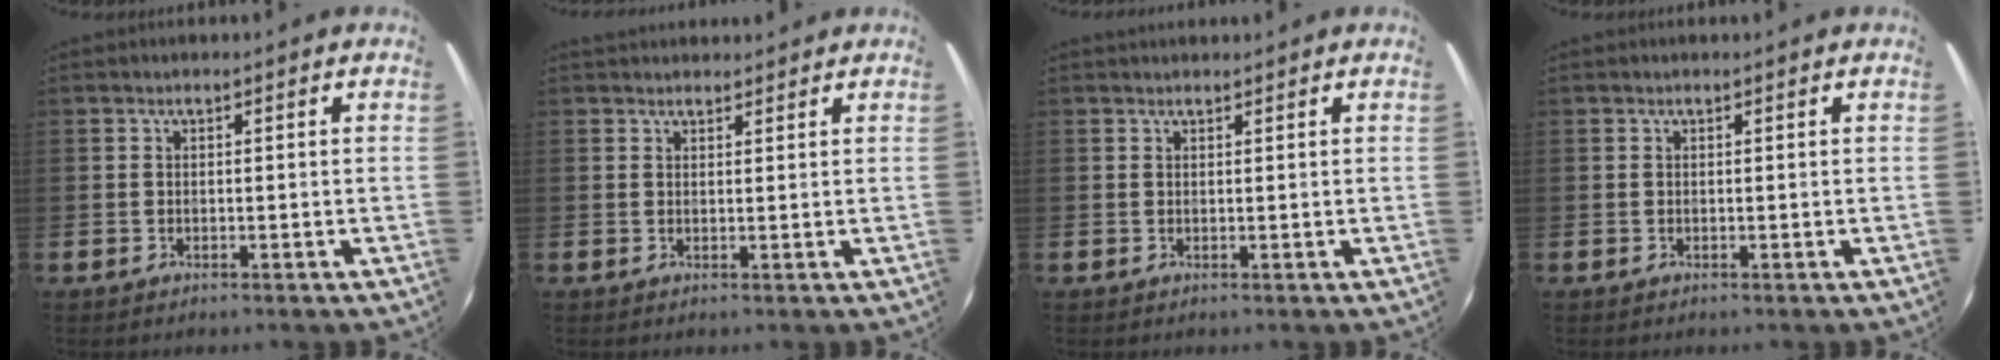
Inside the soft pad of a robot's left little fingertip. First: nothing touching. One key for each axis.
{"total": 1.7, "fx": 1.5, "fy": 0.5, "fz": -0.2, "tx": 0.009, "ty": 0.001, "tz": 0.030}
{"total": 0.8, "fx": 0.7, "fy": 0.2, "fz": 0.0, "tx": 0.008, "ty": -0.002, "tz": 0.013}
{"total": 0.0}